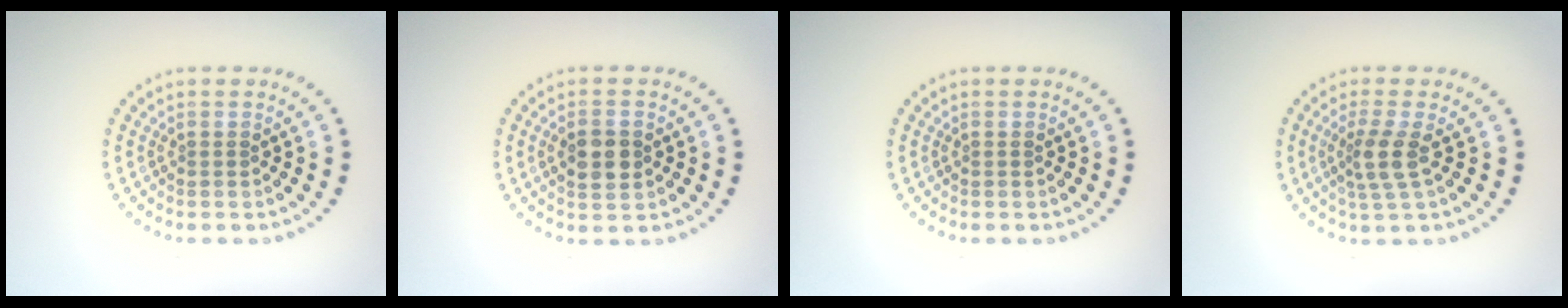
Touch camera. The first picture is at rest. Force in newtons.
{"total": 2.9, "press": 2.9, "slide": 0.1}
{"total": 0.0}
{"total": 2.8, "press": 2.2, "slide": 1.7}